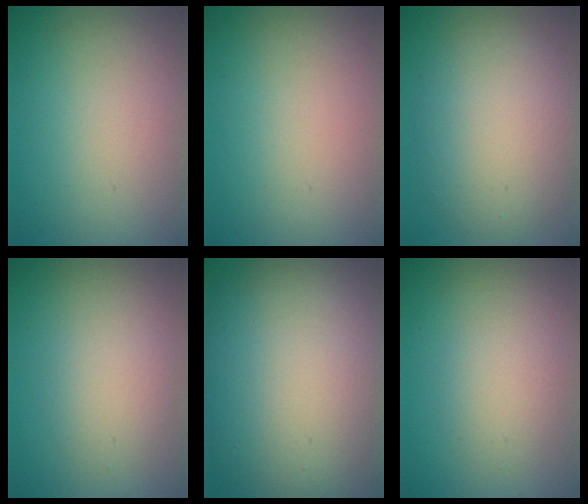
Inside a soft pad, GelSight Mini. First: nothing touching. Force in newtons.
{"total": 0.0}
{"total": 6.5, "press": 6.4, "slide": 0.5}
{"total": 2.5, "press": 2.5, "slide": 0.3}
{"total": 15.7, "press": 15.7, "slide": 1.0}
{"total": 2.2, "press": 2.2, "slide": 0.3}